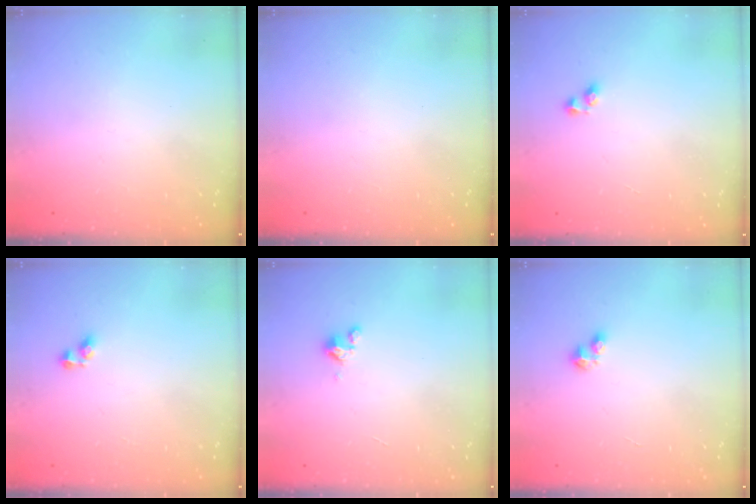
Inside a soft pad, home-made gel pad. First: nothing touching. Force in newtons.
{"total": 0.0}
{"total": 2.2, "press": 1.9, "slide": 1.1}
{"total": 3.6, "press": 3.6, "slide": 0.1}
{"total": 1.8, "press": 1.7, "slide": 0.4}
{"total": 2.5, "press": 2.5, "slide": 0.4}